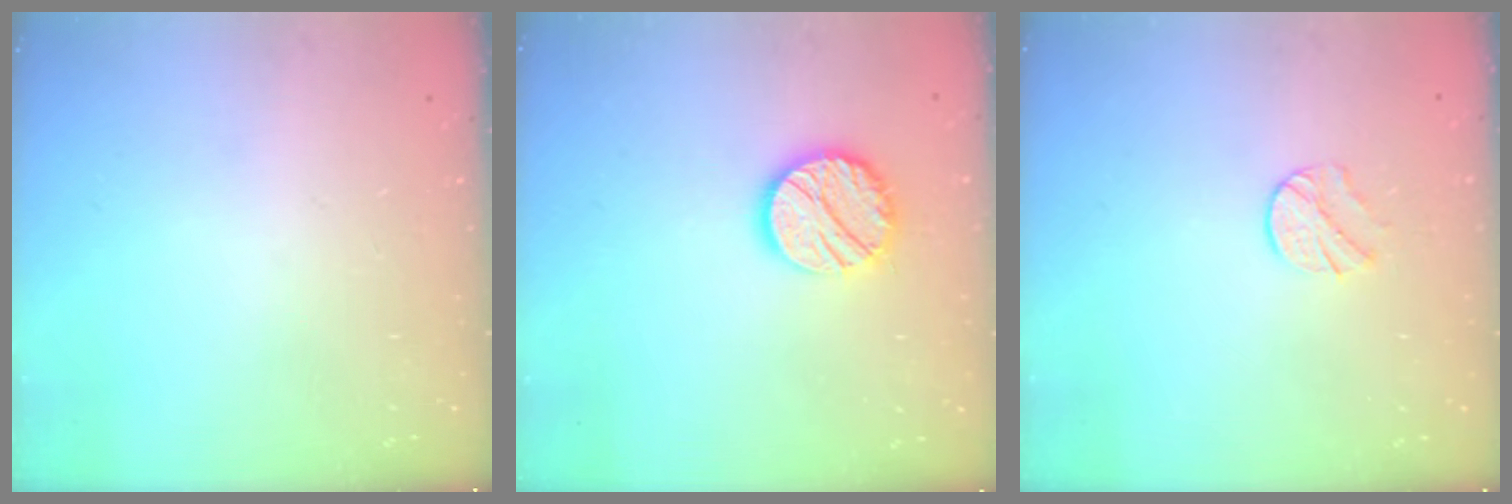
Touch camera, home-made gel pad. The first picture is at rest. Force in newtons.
{"total": 13.5, "press": 13.5, "slide": 0.6}
{"total": 6.1, "press": 6.0, "slide": 0.7}